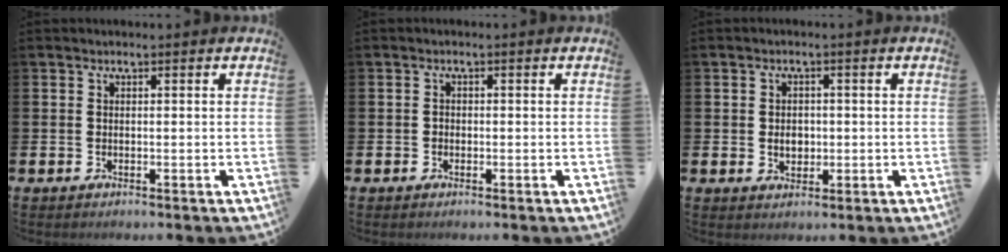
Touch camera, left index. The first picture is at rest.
{"total": 0.8, "force": [-0.4, 0.7, 0.2], "torque": [-0.008, 0.005, -0.008]}
{"total": 2.5, "force": [-0.1, 2.0, 1.5], "torque": [-0.013, 0.000, -0.009]}